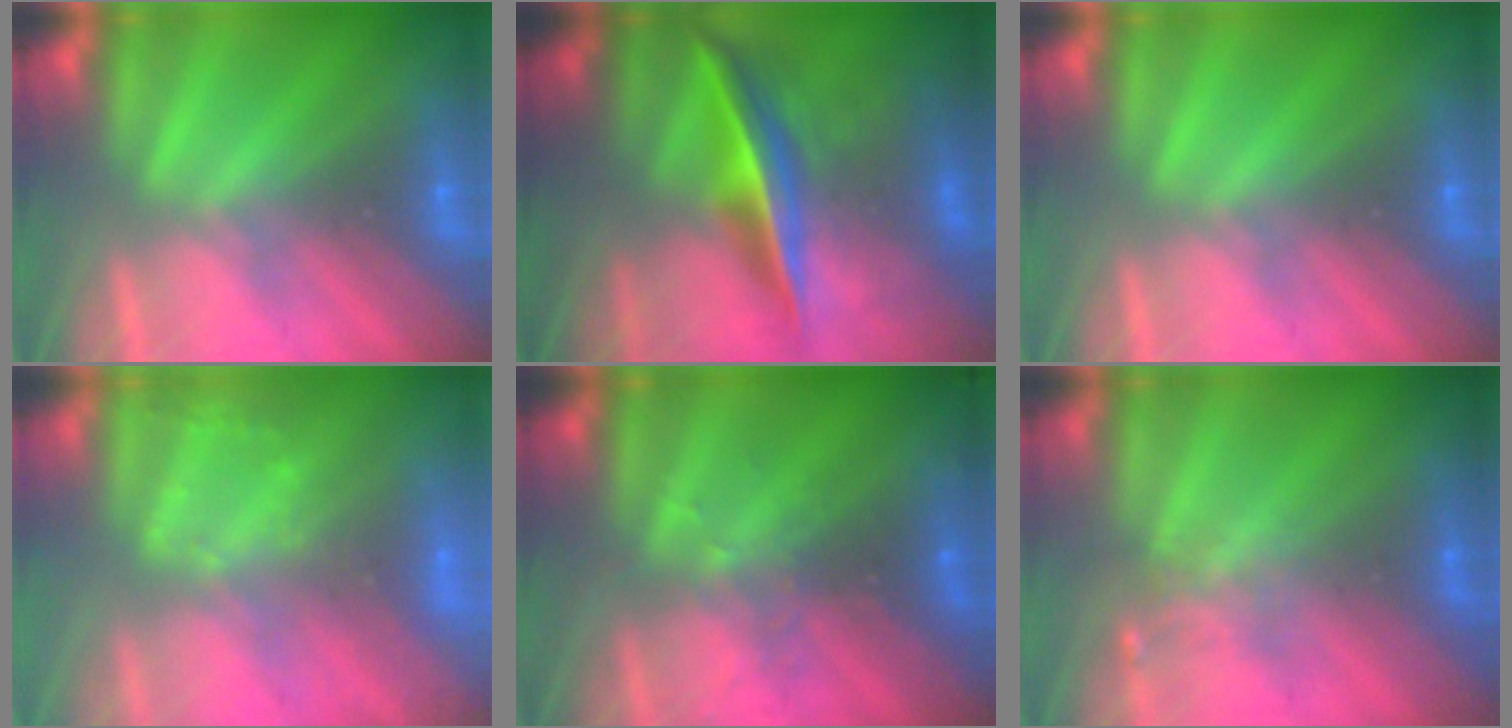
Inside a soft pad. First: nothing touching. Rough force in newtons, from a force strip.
{"total": 5.8}
{"total": 0.0}
{"total": 2.9}
{"total": 2.9}
{"total": 2.2}